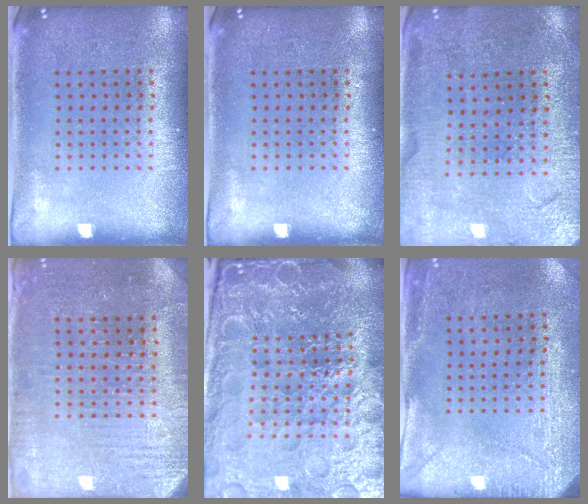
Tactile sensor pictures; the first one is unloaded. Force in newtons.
{"total": 0.0}
{"total": 1.0, "press": 0.9, "slide": 0.3}
{"total": 3.1, "press": 3.1, "slide": 0.4}
{"total": 5.9, "press": 5.4, "slide": 2.4}
{"total": 2.9, "press": 2.3, "slide": 1.8}